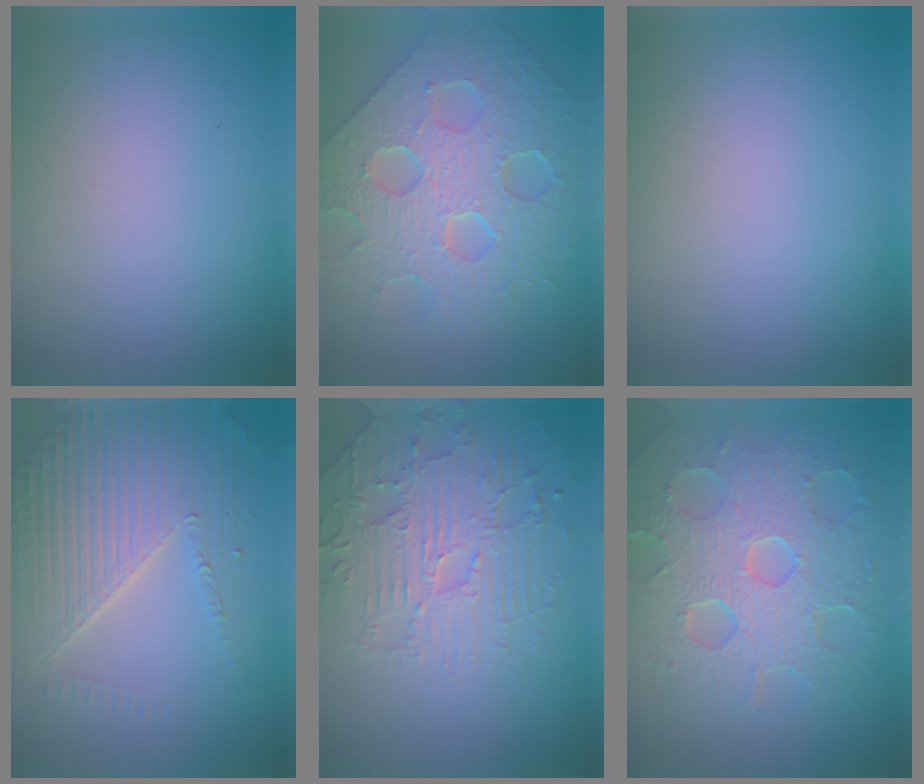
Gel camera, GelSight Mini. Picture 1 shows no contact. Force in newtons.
{"total": 8.7, "press": 6.4, "slide": 5.9}
{"total": 0.0}
{"total": 6.2, "press": 4.7, "slide": 4.0}
{"total": 4.6, "press": 3.9, "slide": 2.3}
{"total": 8.9, "press": 6.0, "slide": 6.5}